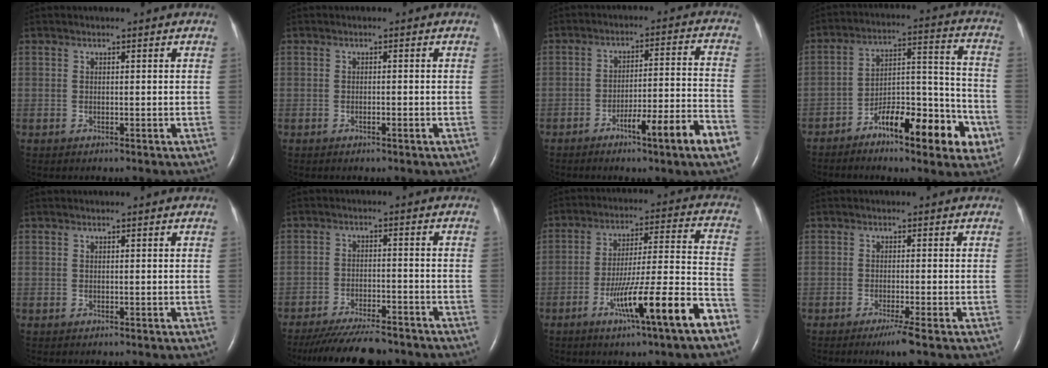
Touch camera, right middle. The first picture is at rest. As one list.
[{"total": 0.8, "force": [-0.4, 0.0, 0.7], "torque": [-0.016, 0.000, -0.004]}, {"total": 10.9, "force": [-6.0, -0.4, 9.1], "torque": [-0.133, 0.000, -0.091]}, {"total": 15.2, "force": [-7.7, 4.2, 12.4], "torque": [-0.174, 0.026, -0.116]}, {"total": 0.0}, {"total": 12.3, "force": [-11.0, 1.9, 5.2], "torque": [-0.082, -0.017, -0.162]}, {"total": 13.1, "force": [-7.2, -0.7, 10.9], "torque": [-0.180, -0.004, -0.121]}, {"total": 3.0, "force": [-1.9, -0.6, 2.2], "torque": [-0.040, -0.011, -0.035]}]